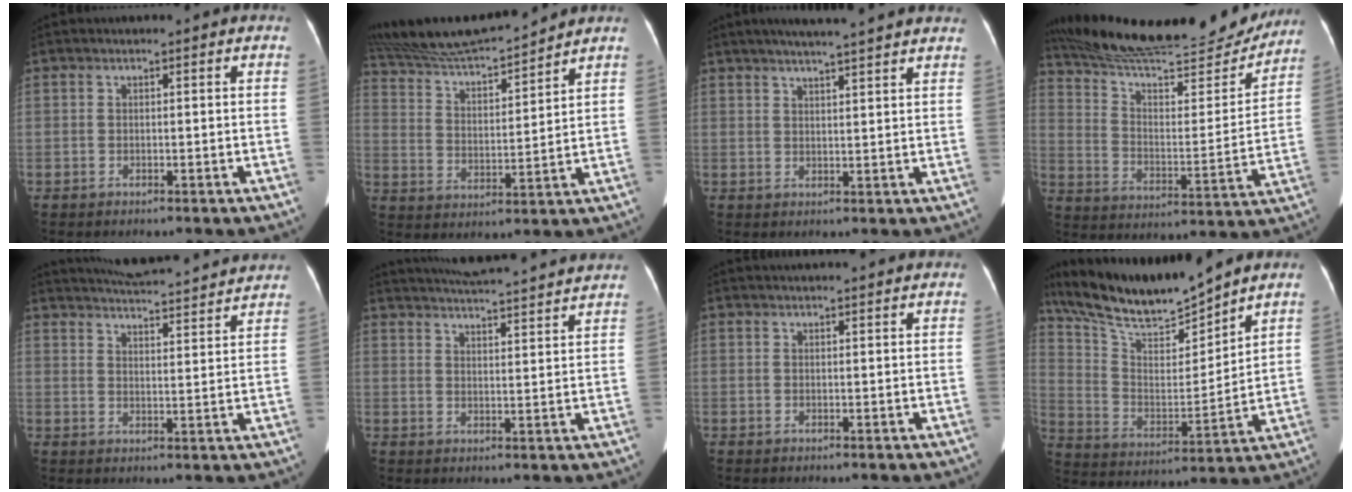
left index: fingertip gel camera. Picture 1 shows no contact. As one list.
[{"total": 15.1, "force": [14.2, 0.3, 5.1], "torque": [-0.105, 0.008, 0.255]}, {"total": 13.0, "force": [11.0, 0.7, 6.9], "torque": [-0.108, 0.036, 0.139]}, {"total": 27.5, "force": [25.2, 4.0, 10.4], "torque": [-0.176, -0.035, 0.358]}, {"total": 19.6, "force": [18.5, 1.4, 6.4], "torque": [-0.101, 0.005, 0.242]}, {"total": 19.9, "force": [18.5, 0.7, 7.1], "torque": [-0.116, 0.009, 0.244]}, {"total": 7.7, "force": [7.3, 0.0, 2.5], "torque": [-0.031, 0.031, 0.081]}, {"total": 16.2, "force": [14.7, 1.2, 6.8], "torque": [-0.139, 0.003, 0.272]}]